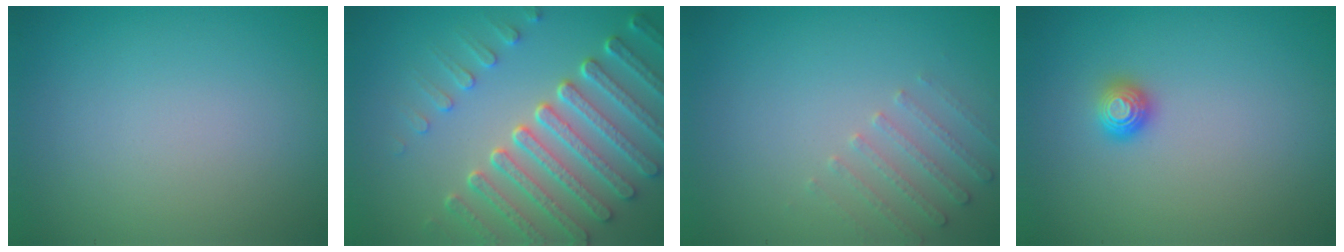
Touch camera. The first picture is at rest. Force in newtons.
{"total": 7.2, "press": 5.4, "slide": 4.8}
{"total": 1.9, "press": 1.8, "slide": 0.6}
{"total": 1.1, "press": 1.1, "slide": 0.4}